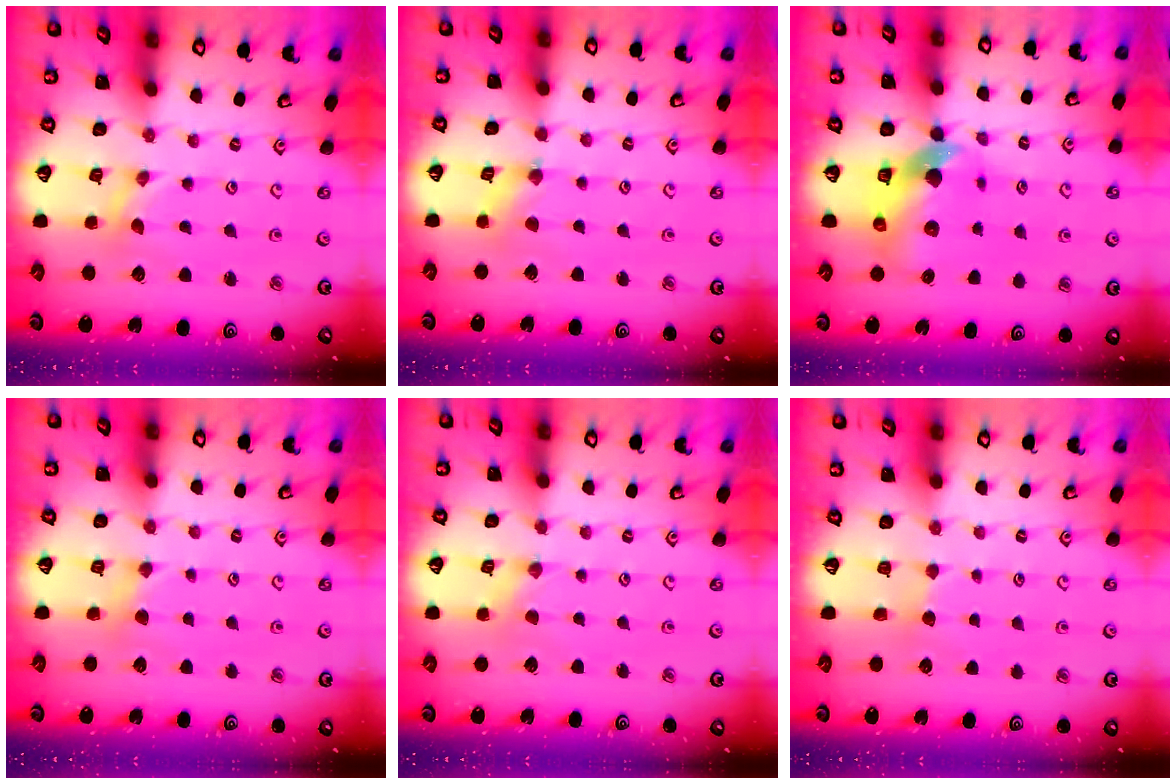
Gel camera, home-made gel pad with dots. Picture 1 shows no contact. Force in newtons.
{"total": 1.5, "press": 1.4, "slide": 0.3}
{"total": 9.9, "press": 9.8, "slide": 1.3}
{"total": 2.7, "press": 2.7, "slide": 0.4}
{"total": 0.5, "press": 0.5, "slide": 0.1}
{"total": 2.9, "press": 2.9, "slide": 0.5}